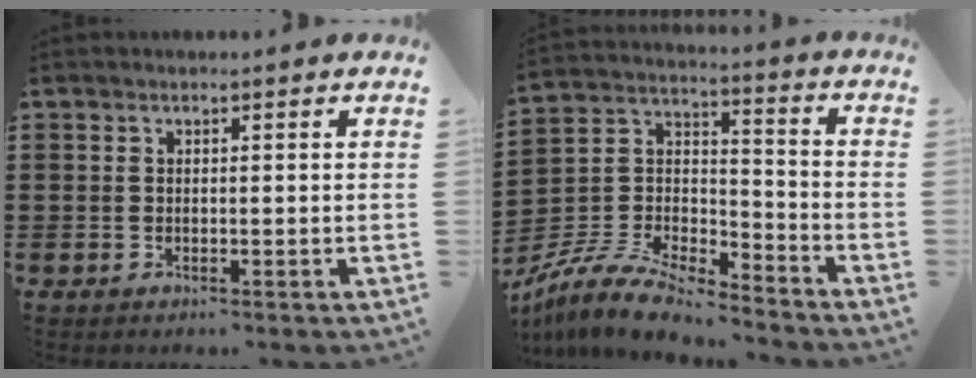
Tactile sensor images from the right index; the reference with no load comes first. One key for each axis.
{"total": 9.2, "fx": -8.5, "fy": 1.7, "fz": 3.1, "tx": -0.077, "ty": 0.008, "tz": -0.173}